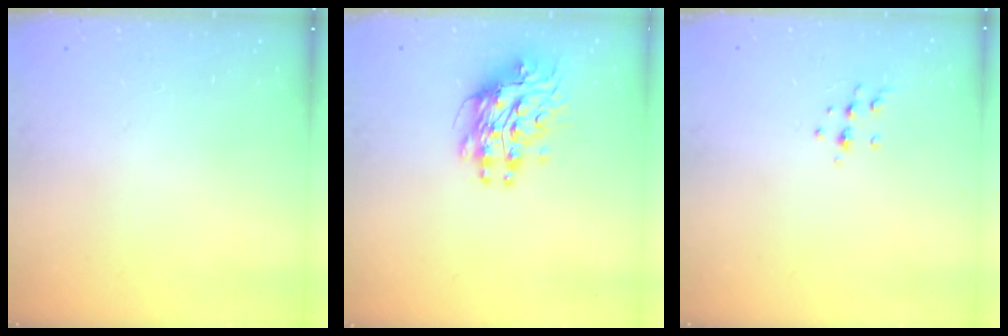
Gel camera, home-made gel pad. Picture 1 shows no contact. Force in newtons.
{"total": 9.8, "press": 9.7, "slide": 0.8}
{"total": 5.1, "press": 4.9, "slide": 1.1}